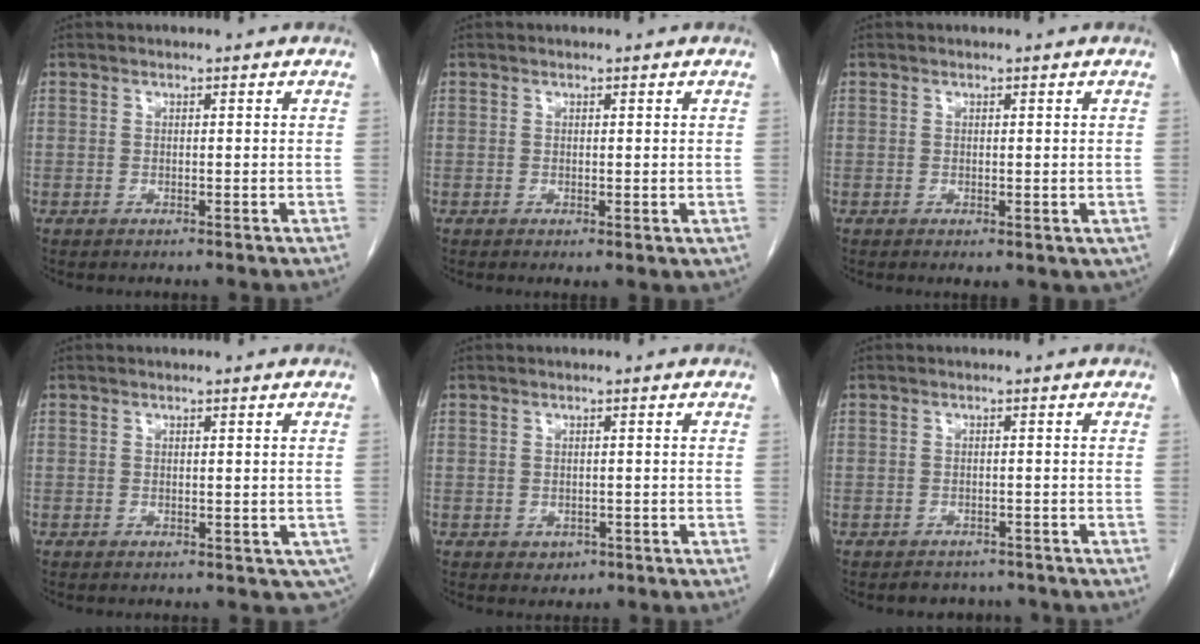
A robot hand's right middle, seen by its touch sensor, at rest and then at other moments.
{"total": 1.5, "force": [-0.1, 0.7, 1.3], "torque": [-0.022, -0.007, 0.004]}
{"total": 2.2, "force": [-0.4, 1.3, 1.8], "torque": [-0.024, -0.005, 0.001]}
{"total": 2.7, "force": [-0.3, 1.8, 1.9], "torque": [-0.018, -0.003, 0.002]}
{"total": 1.4, "force": [-0.5, 1.2, 0.6], "torque": [-0.010, 0.002, -0.001]}
{"total": 3.9, "force": [-3.4, 1.8, 0.2], "torque": [0.001, 0.005, -0.043]}